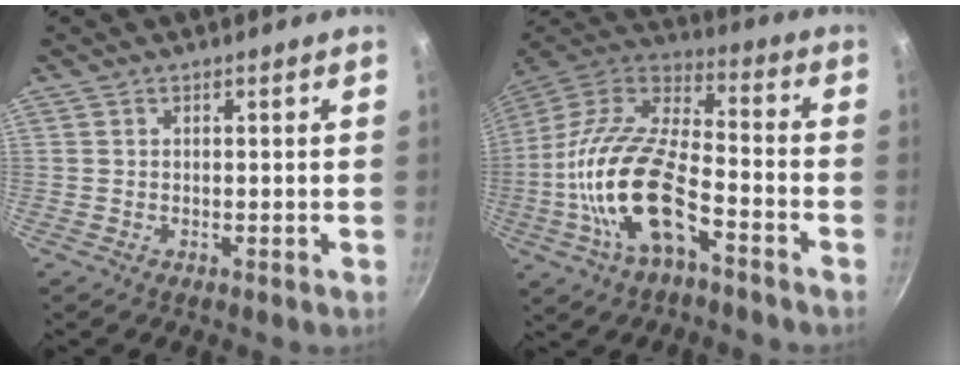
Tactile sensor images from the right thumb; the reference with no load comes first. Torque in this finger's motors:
{"motor_torque": [0.44, 1.49, 2.33, -0.44, 0.72]}